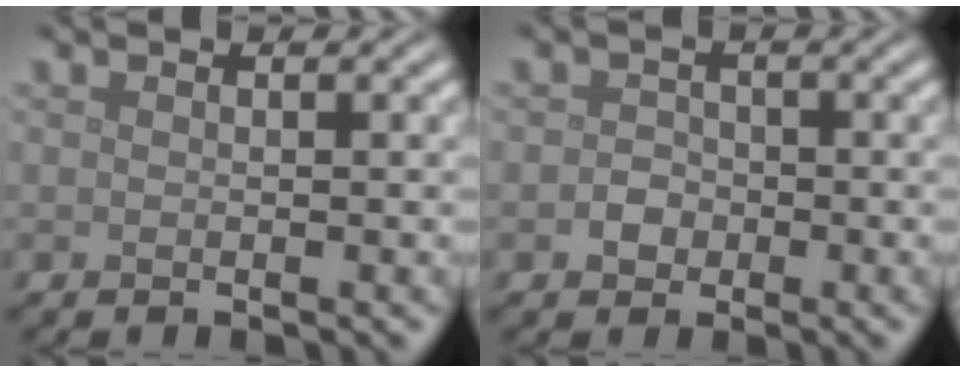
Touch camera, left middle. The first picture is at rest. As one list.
[{"total": 1.5, "force": [-0.5, 1.3, 0.5], "torque": [-0.003, 0.002, -0.014]}]